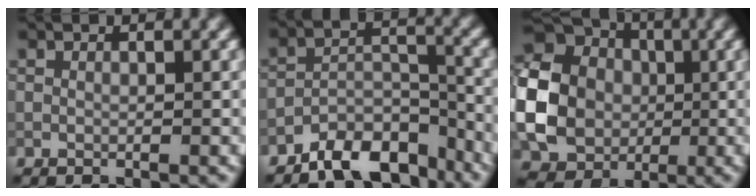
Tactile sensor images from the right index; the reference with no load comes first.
{"total": 6.6, "force": [-5.2, 2.8, 3.0], "torque": [-0.037, -0.001, -0.096]}
{"total": 14.0, "force": [-0.4, 12.5, 6.3], "torque": [-0.159, -0.002, -0.042]}